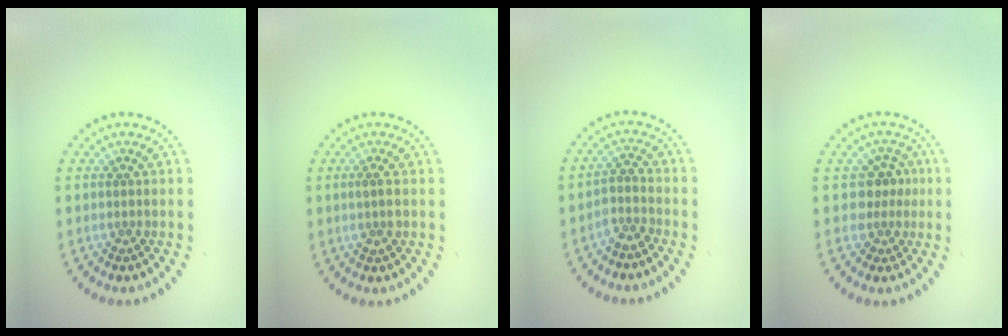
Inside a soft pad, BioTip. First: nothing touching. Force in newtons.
{"total": 1.4, "press": 1.3, "slide": 0.5}
{"total": 1.8, "press": 1.4, "slide": 1.2}
{"total": 2.6, "press": 2.0, "slide": 1.6}